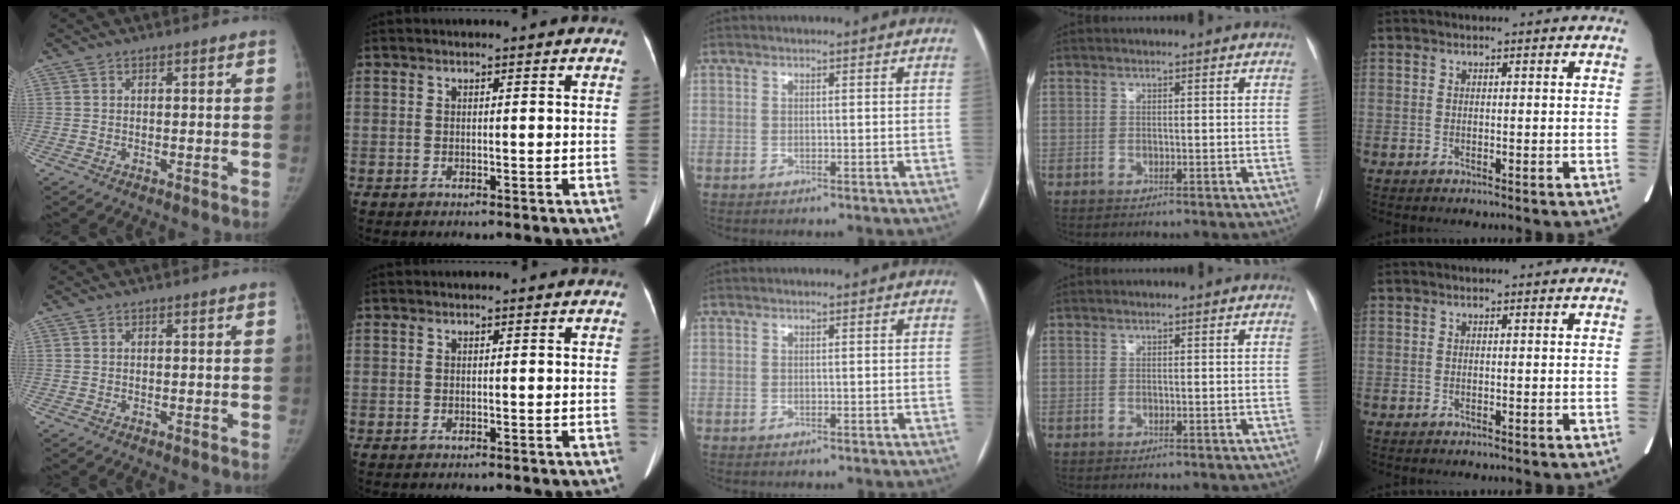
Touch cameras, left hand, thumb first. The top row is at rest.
{}